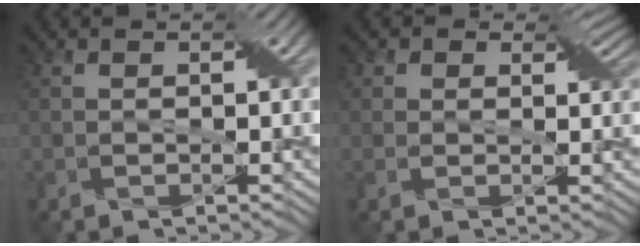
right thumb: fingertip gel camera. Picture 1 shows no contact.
{"total": 4.6, "force": [2.5, 3.3, 2.2], "torque": [-0.044, 0.005, 0.024]}